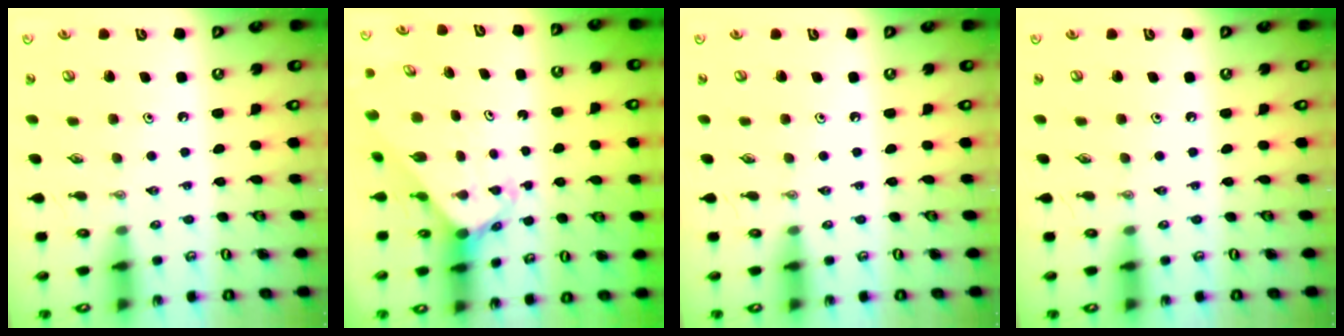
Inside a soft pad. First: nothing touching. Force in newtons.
{"total": 2.7, "press": 2.7, "slide": 0.1}
{"total": 0.0}
{"total": 0.0}